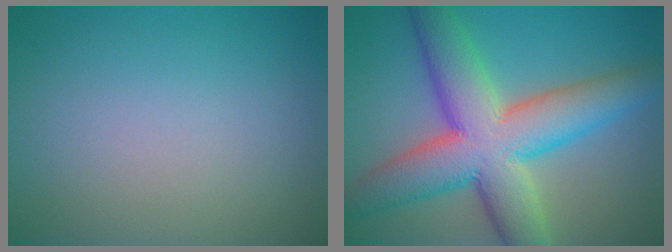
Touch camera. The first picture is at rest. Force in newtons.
{"total": 11.4, "press": 11.4, "slide": 0.4}